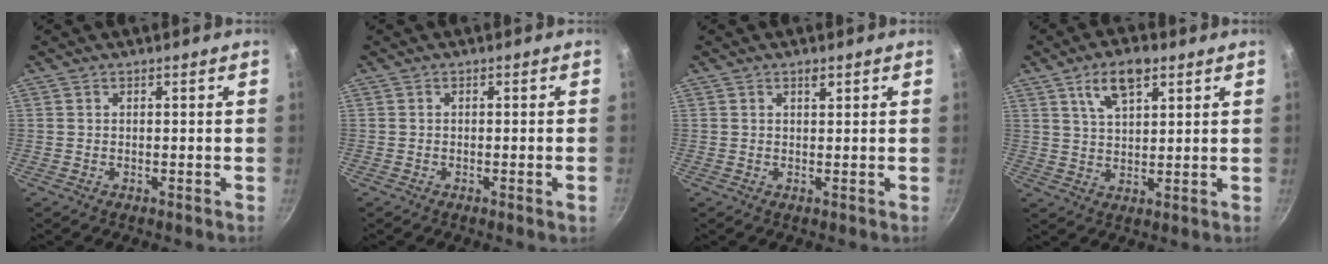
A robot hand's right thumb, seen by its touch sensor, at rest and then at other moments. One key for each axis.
{"total": 1.4, "fx": -0.5, "fy": -0.2, "fz": 1.3, "tx": -0.026, "ty": 0.000, "tz": -0.008}
{"total": 1.3, "fx": 0.8, "fy": 0.4, "fz": 1.0, "tx": -0.014, "ty": -0.005, "tz": 0.014}
{"total": 8.5, "fx": 4.4, "fy": 3.9, "fz": 6.2, "tx": -0.098, "ty": -0.009, "tz": 0.080}